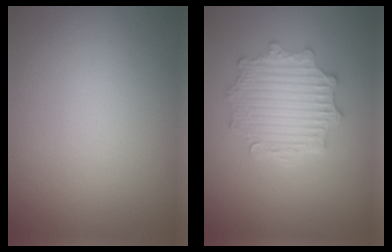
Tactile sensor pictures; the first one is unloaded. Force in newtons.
{"total": 5.1, "press": 4.1, "slide": 3.0}